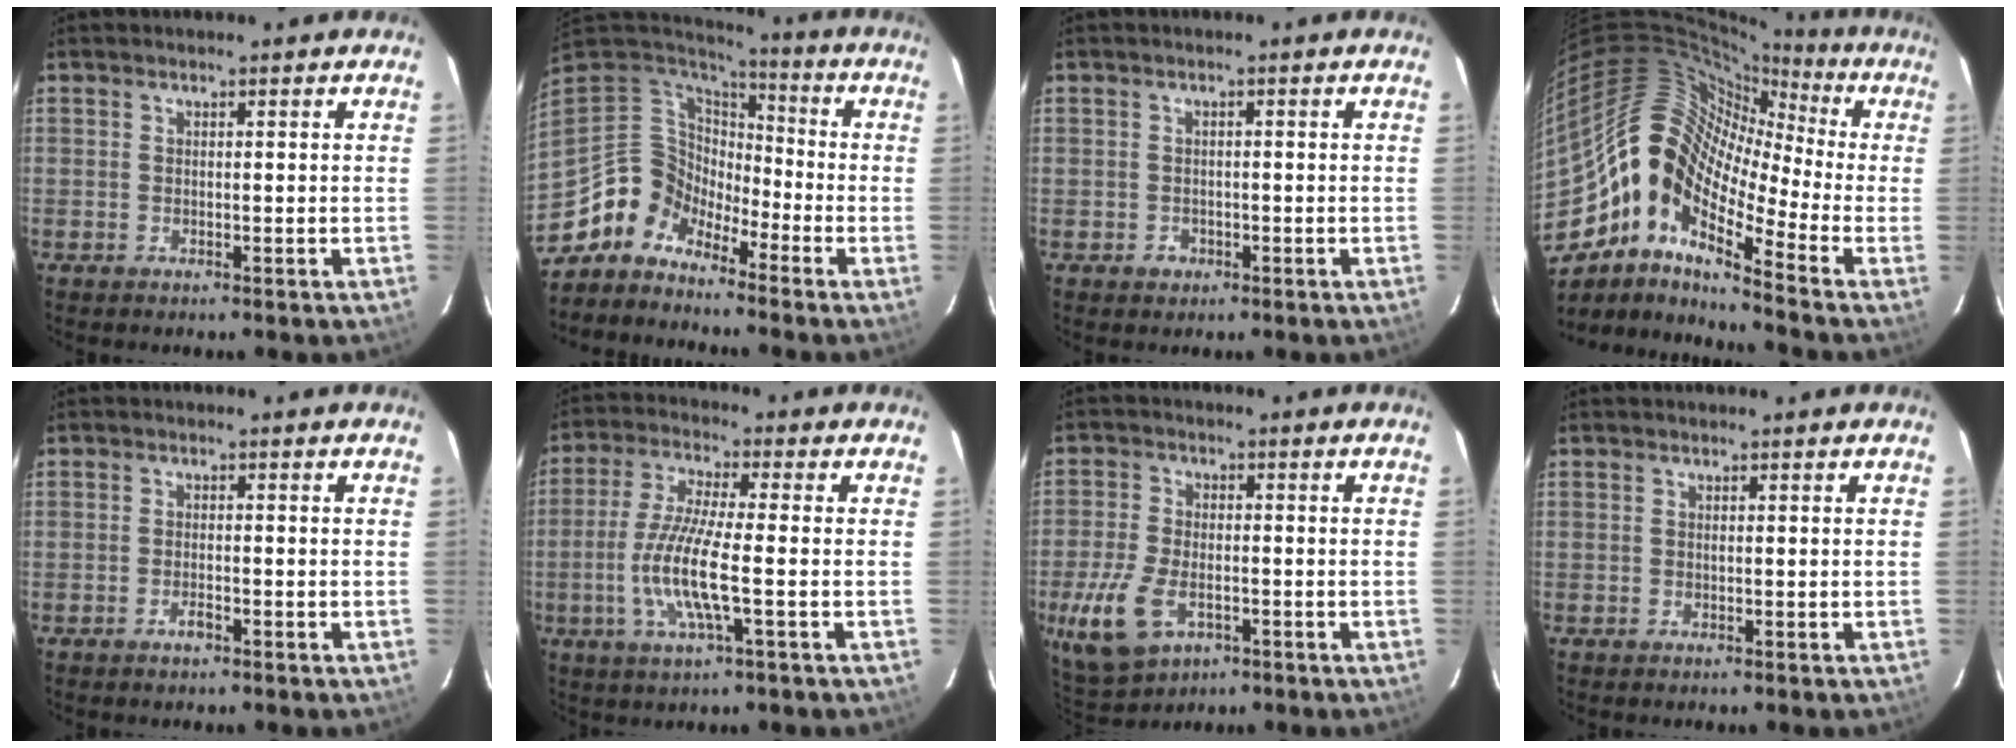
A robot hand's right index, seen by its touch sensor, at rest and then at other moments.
{"total": 8.7, "force": [-6.7, 5.6, -0.2], "torque": [-0.009, 0.045, -0.150]}
{"total": 2.3, "force": [-0.8, 2.1, 0.3], "torque": [-0.005, 0.005, -0.010]}
{"total": 15.8, "force": [-6.4, 7.4, 12.4], "torque": [-0.204, 0.003, -0.142]}
{"total": 1.7, "force": [-1.2, 0.6, 1.2], "torque": [-0.025, 0.001, -0.022]}
{"total": 10.7, "force": [-2.6, 1.1, 10.3], "torque": [-0.214, -0.007, -0.053]}
{"total": 11.1, "force": [-4.2, 6.4, 8.0], "torque": [-0.190, -0.014, -0.074]}
{"total": 0.0}